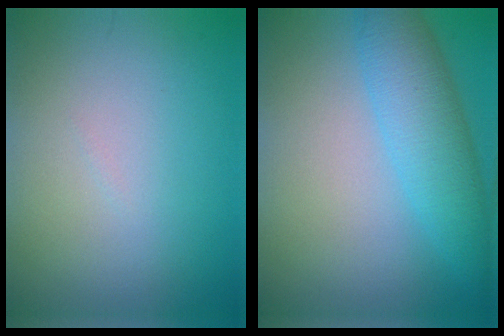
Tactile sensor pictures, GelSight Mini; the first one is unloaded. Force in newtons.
{"total": 5.4, "press": 5.4, "slide": 0.3}